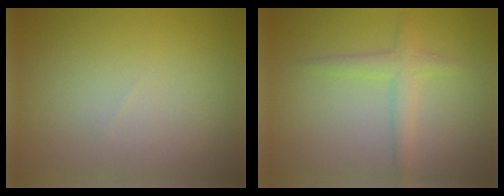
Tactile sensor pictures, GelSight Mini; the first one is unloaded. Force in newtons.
{"total": 2.2, "press": 2.2, "slide": 0.0}